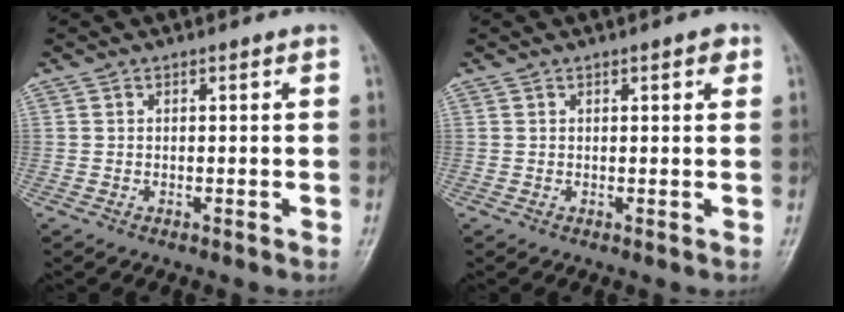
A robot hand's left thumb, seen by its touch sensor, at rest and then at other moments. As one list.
[{"total": 1.9, "force": [1.0, 0.6, 1.5], "torque": [-0.016, -0.001, 0.010]}]